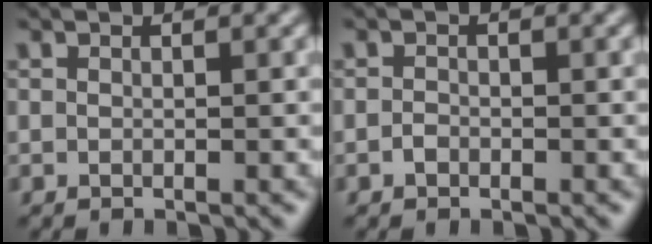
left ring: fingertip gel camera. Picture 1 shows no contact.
{"total": 0.7, "force": [-0.4, 0.5, 0.3], "torque": [-0.006, -0.001, -0.009]}